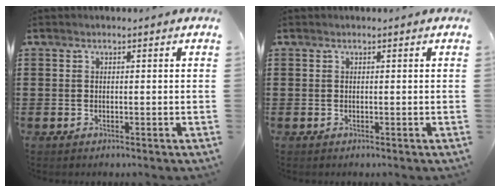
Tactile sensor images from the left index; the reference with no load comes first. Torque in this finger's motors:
{"motor_torque": [-0.03, 0.03, 0.00, -0.01]}